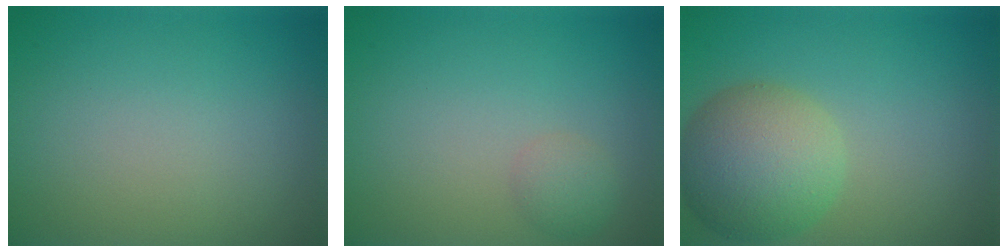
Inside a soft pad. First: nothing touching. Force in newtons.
{"total": 1.5, "press": 1.5, "slide": 0.1}
{"total": 6.9, "press": 6.9, "slide": 0.2}